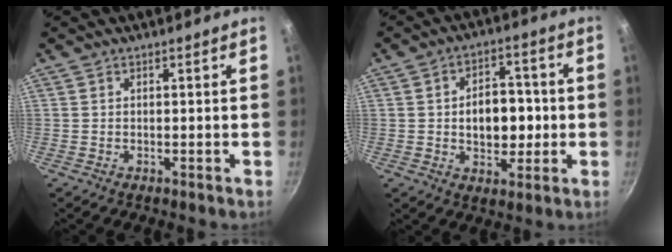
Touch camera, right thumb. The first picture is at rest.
{"total": 10.3, "force": [-0.3, 6.9, 7.6], "torque": [-0.074, 0.011, -0.005]}